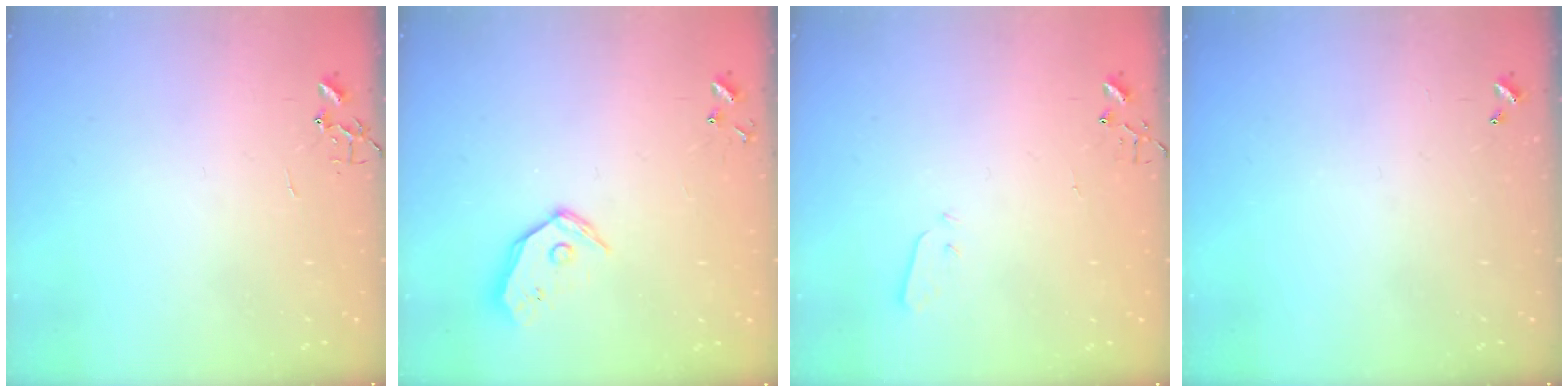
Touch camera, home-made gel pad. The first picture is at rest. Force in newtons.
{"total": 10.3, "press": 10.2, "slide": 1.6}
{"total": 2.9, "press": 2.8, "slide": 0.7}
{"total": 0.0}